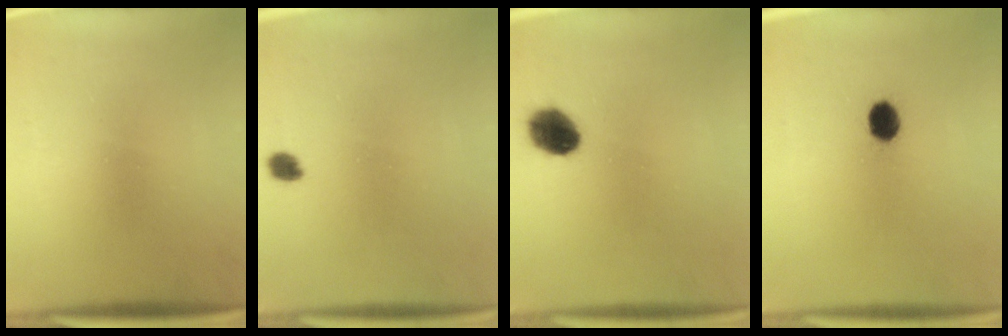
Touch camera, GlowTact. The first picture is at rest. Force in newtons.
{"total": 1.8}
{"total": 5.3}
{"total": 5.4}